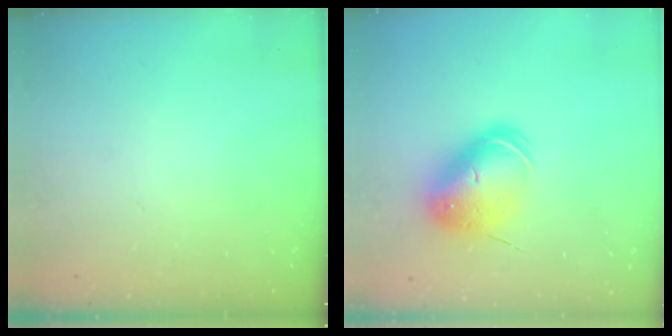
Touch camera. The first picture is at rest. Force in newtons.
{"total": 12.8, "press": 12.8, "slide": 1.1}